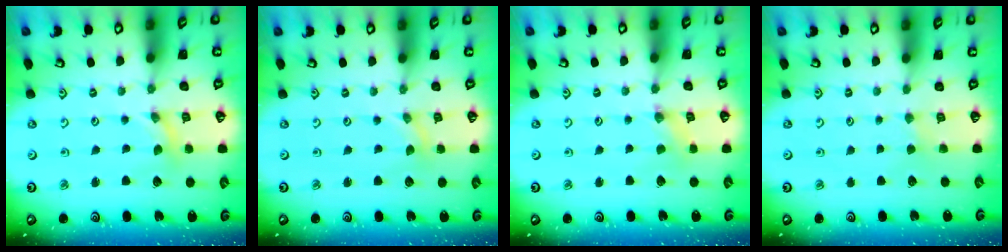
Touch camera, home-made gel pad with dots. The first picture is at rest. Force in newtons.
{"total": 0.0}
{"total": 1.1, "press": 1.1, "slide": 0.2}
{"total": 1.7, "press": 1.6, "slide": 0.3}